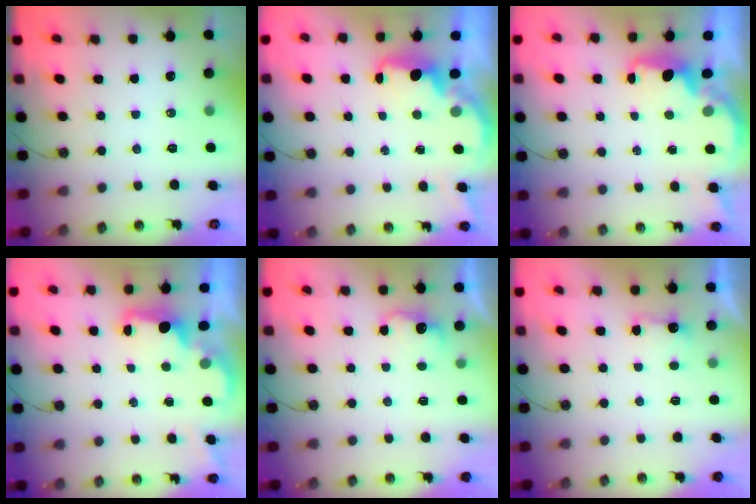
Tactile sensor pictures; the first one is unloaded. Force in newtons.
{"total": 2.2, "press": 2.1, "slide": 0.9}
{"total": 2.2, "press": 2.0, "slide": 0.8}
{"total": 2.1, "press": 2.0, "slide": 0.8}
{"total": 3.4, "press": 3.3, "slide": 1.0}
{"total": 2.3, "press": 2.1, "slide": 0.9}